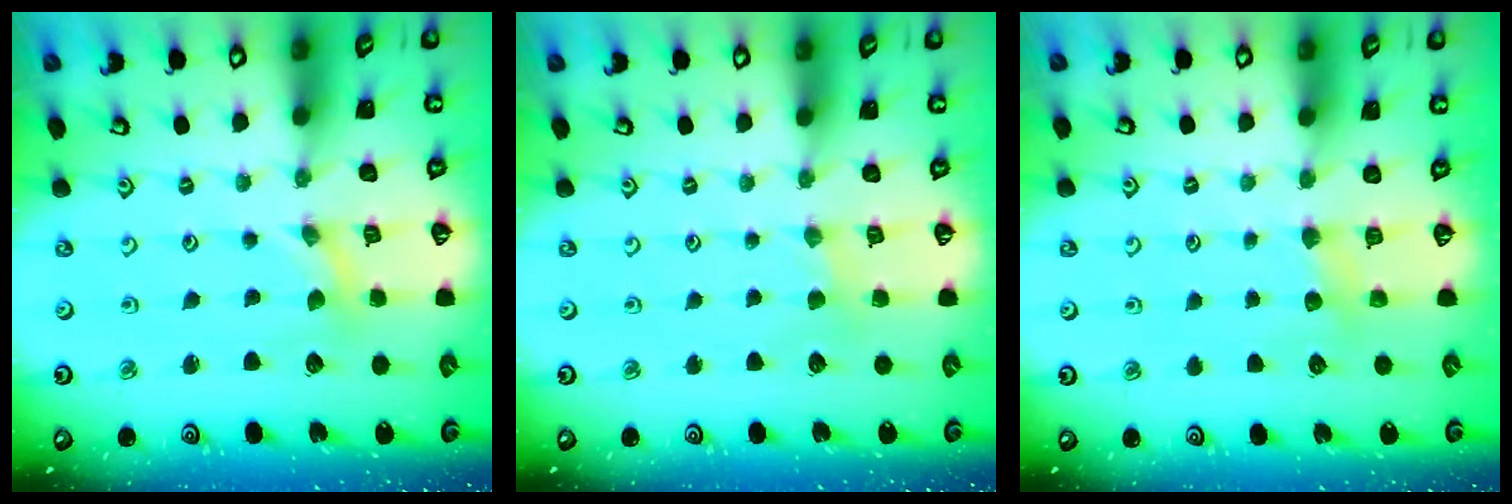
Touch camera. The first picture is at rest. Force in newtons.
{"total": 1.9, "press": 1.8, "slide": 0.4}
{"total": 4.0, "press": 3.9, "slide": 0.5}